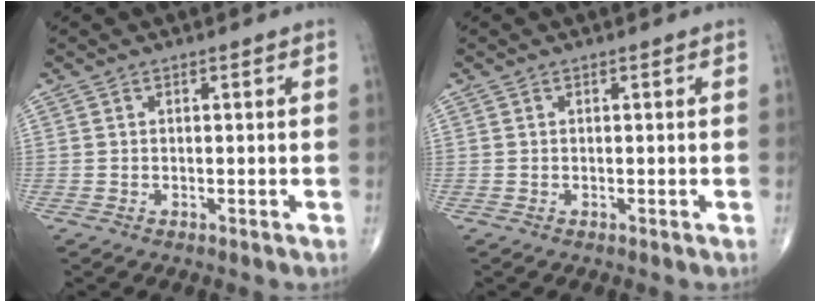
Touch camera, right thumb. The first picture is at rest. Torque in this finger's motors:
{"motor_torque": [-0.05, 0.05, 0.01, 0.01, 0.00]}